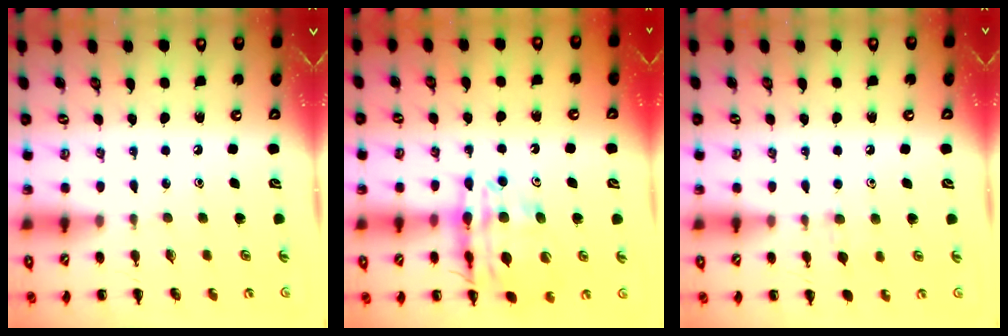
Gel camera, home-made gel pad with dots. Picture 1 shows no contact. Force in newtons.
{"total": 16.0, "press": 15.7, "slide": 3.0}
{"total": 6.4, "press": 6.1, "slide": 1.8}